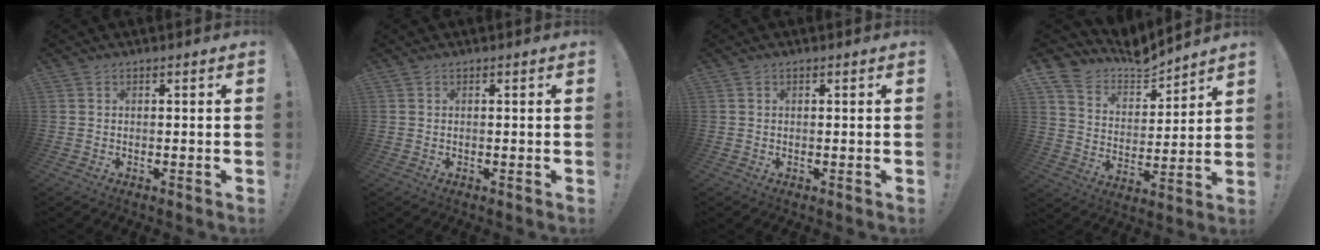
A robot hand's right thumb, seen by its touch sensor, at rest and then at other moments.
{"total": 0.0}
{"total": 0.0}
{"total": 8.7, "force": [8.1, 3.2, -0.4], "torque": [-0.006, -0.089, 0.148]}